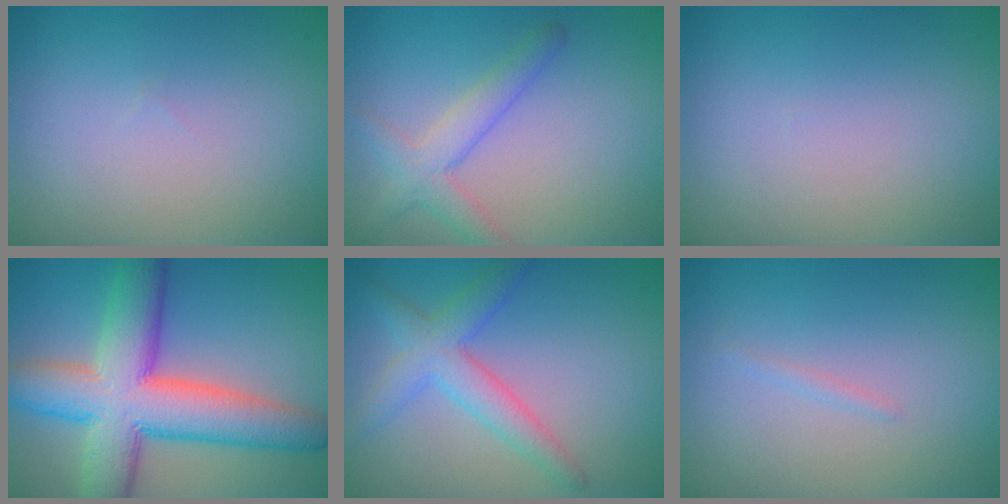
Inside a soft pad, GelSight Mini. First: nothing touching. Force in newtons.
{"total": 3.0, "press": 3.0, "slide": 0.2}
{"total": 0.0}
{"total": 11.1, "press": 11.1, "slide": 0.7}
{"total": 3.9, "press": 3.9, "slide": 0.2}
{"total": 0.6, "press": 0.6, "slide": 0.1}